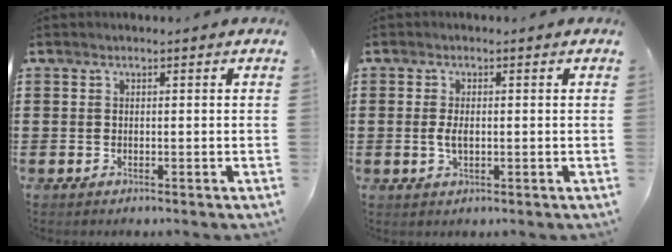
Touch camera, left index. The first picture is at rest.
{"total": 2.5, "force": [-0.1, 1.1, 2.3], "torque": [-0.052, -0.001, -0.005]}